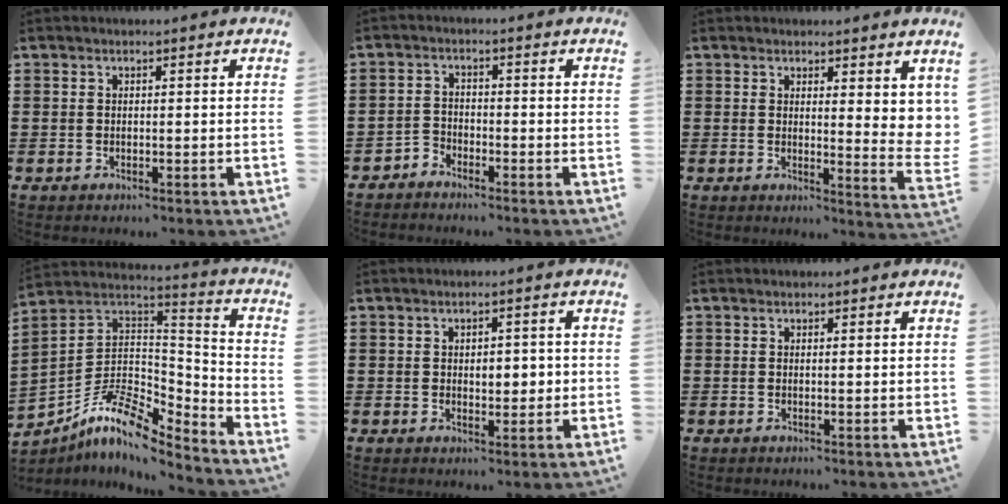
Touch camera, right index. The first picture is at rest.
{"total": 2.2, "force": [-2.1, 0.5, -0.1], "torque": [-0.007, 0.004, -0.047]}
{"total": 3.3, "force": [2.3, 0.8, 2.2], "torque": [-0.037, -0.012, 0.038]}
{"total": 9.7, "force": [-7.1, 3.4, 5.8], "torque": [-0.124, 0.003, -0.140]}
{"total": 3.3, "force": [0.1, 1.9, 2.7], "torque": [-0.039, 0.002, -0.005]}
{"total": 0.5, "force": [0.2, 0.0, 0.5], "torque": [-0.009, -0.001, 0.004]}